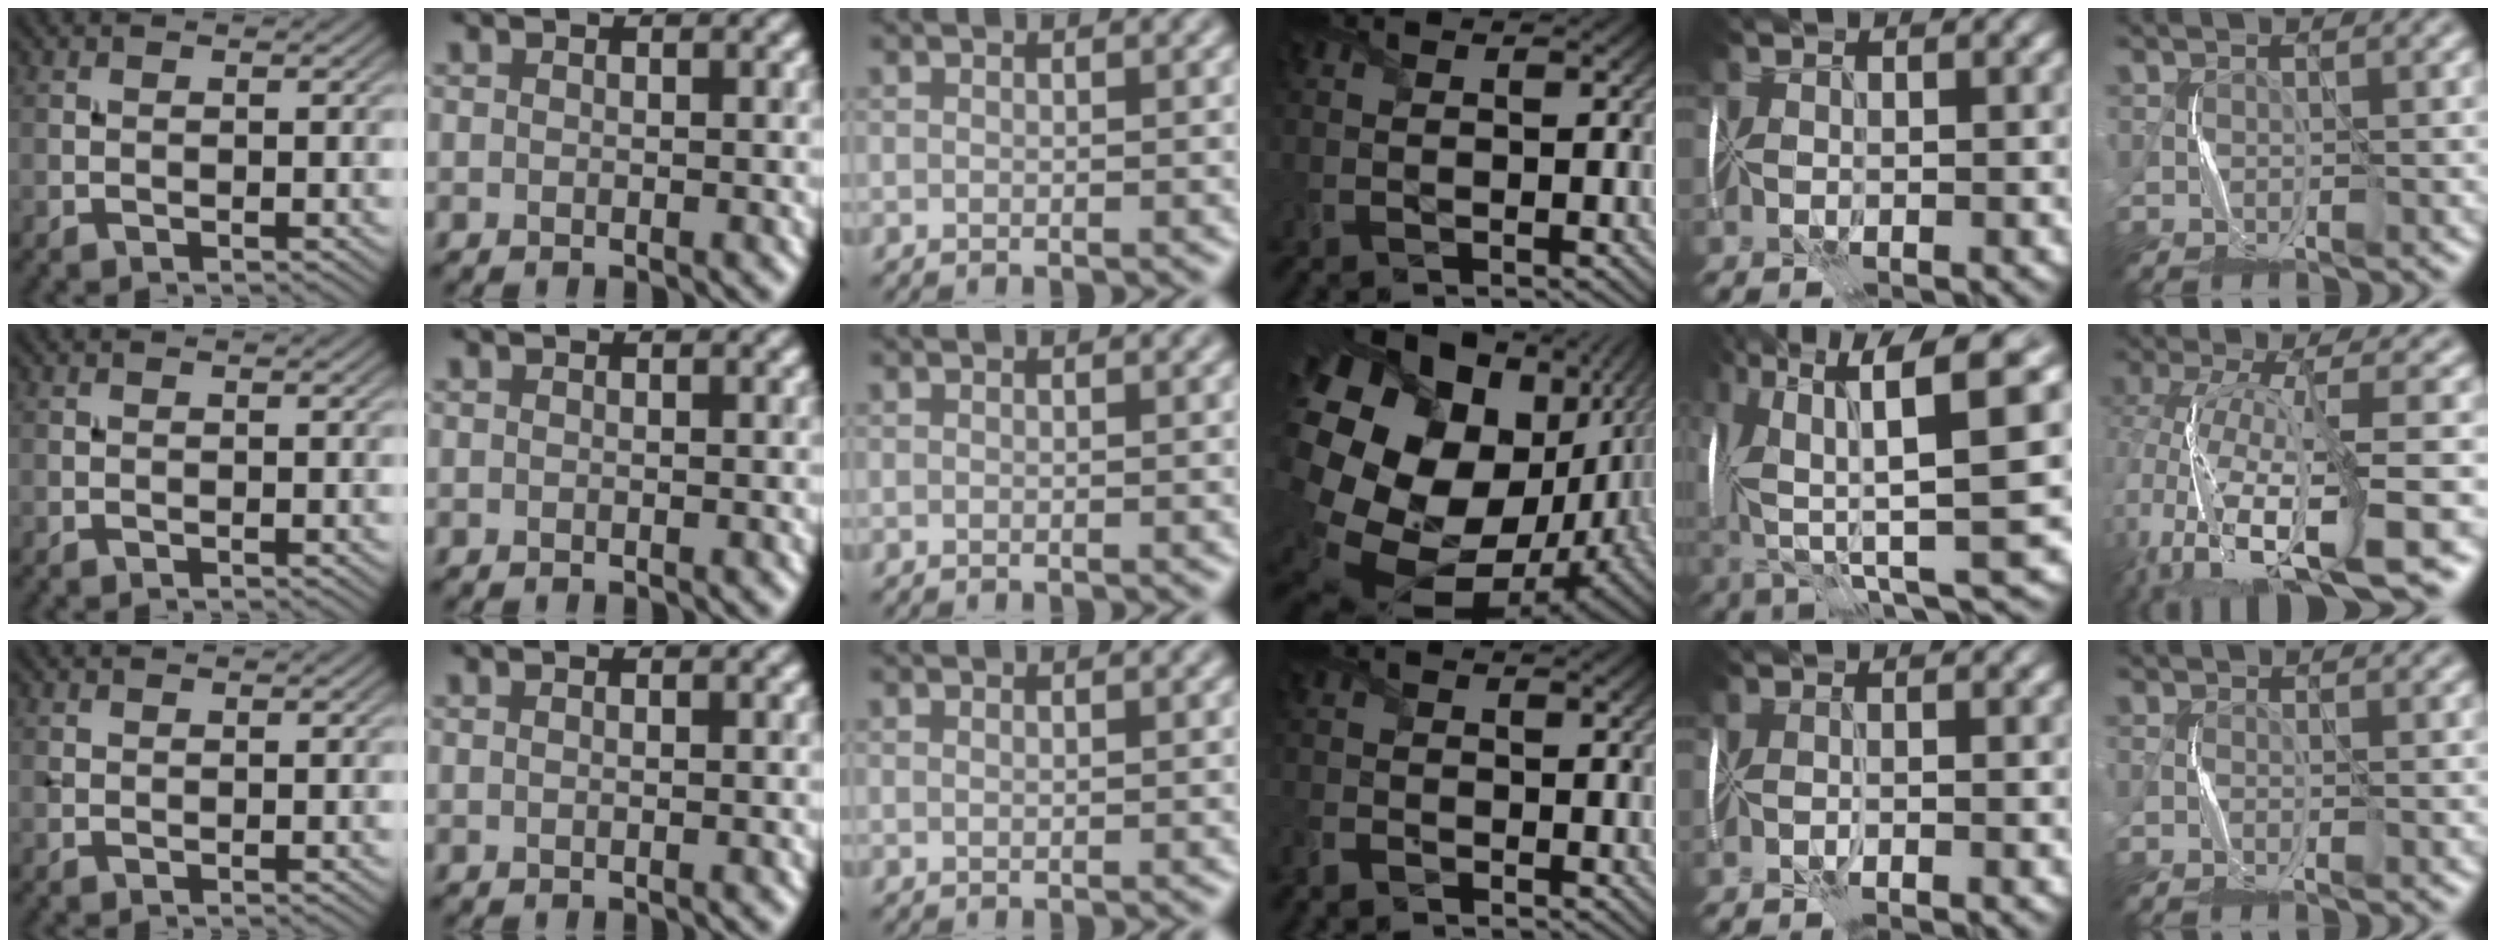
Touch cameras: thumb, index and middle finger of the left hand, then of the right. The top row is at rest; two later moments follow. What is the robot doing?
{"motion": "fold", "object": "memory foam"}